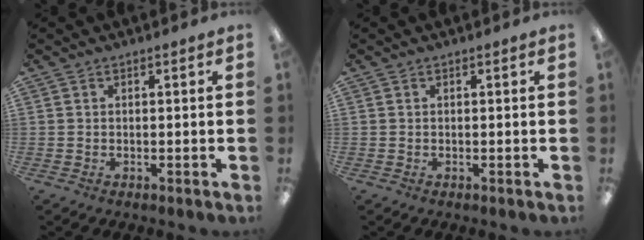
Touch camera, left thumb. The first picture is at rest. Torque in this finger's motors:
{"motor_torque": [-0.01, 0.01, 0.00, 0.00, 0.00]}